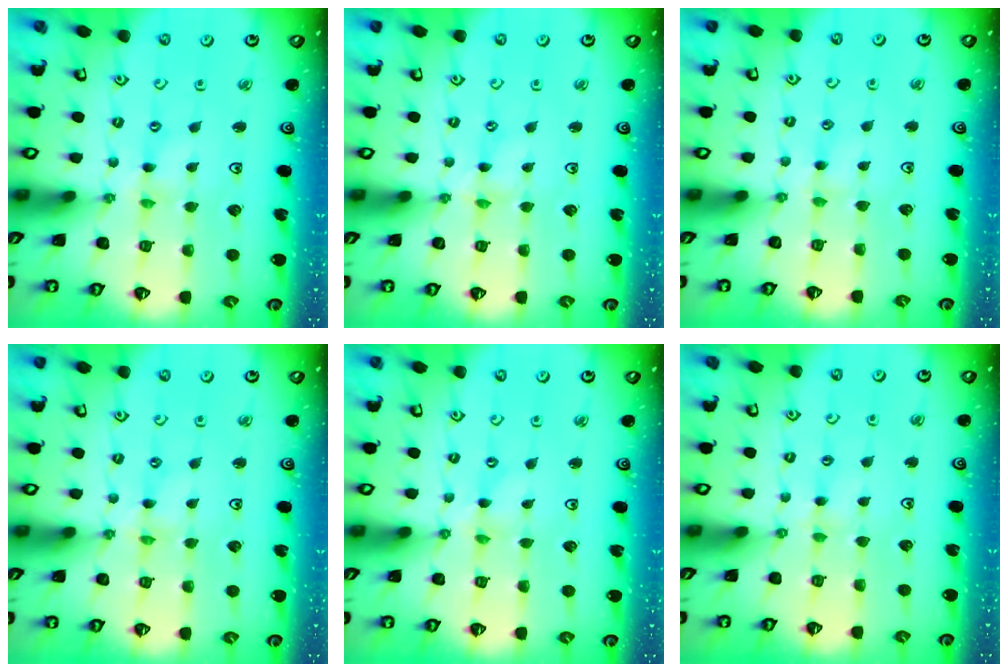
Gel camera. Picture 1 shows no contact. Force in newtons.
{"total": 0.0}
{"total": 2.2, "press": 2.2, "slide": 0.4}
{"total": 0.0}
{"total": 0.0}
{"total": 1.9, "press": 1.9, "slide": 0.4}